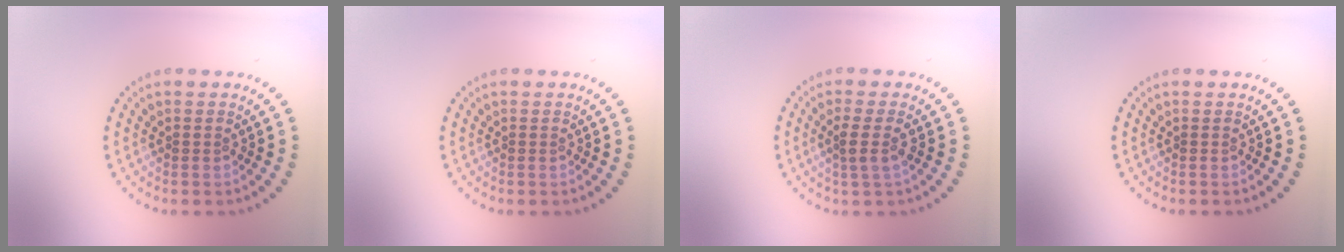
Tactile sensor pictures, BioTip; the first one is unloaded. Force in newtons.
{"total": 0.0}
{"total": 2.0, "press": 1.6, "slide": 1.2}
{"total": 0.0}